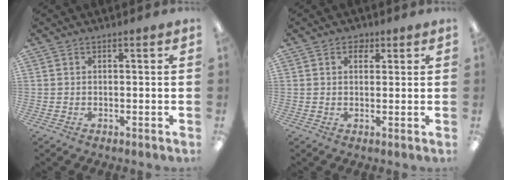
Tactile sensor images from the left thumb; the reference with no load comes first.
{"total": 2.6, "force": [1.4, 1.8, 1.2], "torque": [-0.002, -0.006, 0.020]}